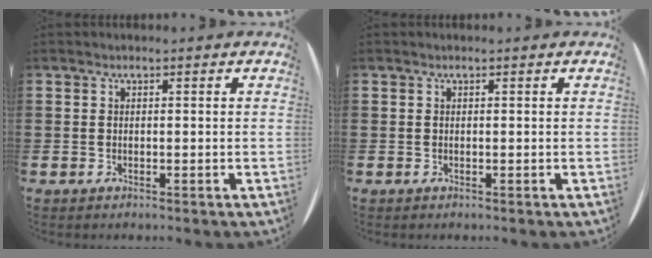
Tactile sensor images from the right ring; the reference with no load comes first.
{"total": 0.0}